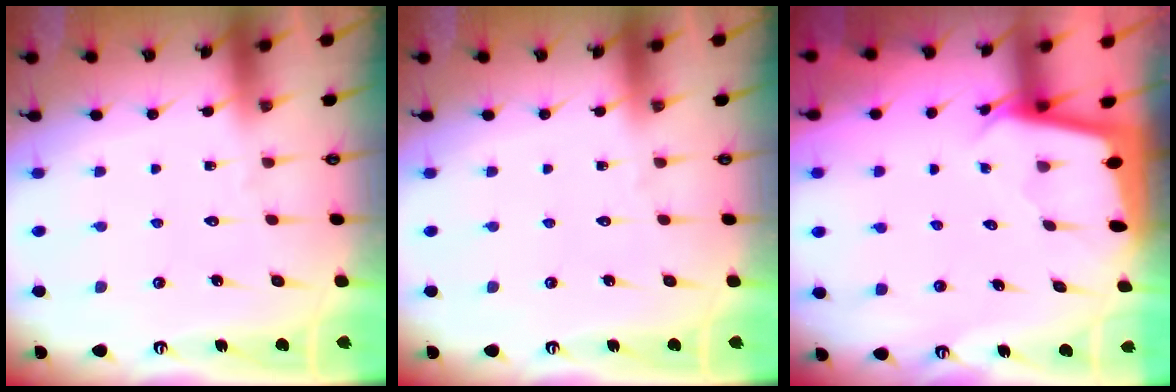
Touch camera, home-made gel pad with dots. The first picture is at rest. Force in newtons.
{"total": 0.0}
{"total": 1.9, "press": 1.9, "slide": 0.1}